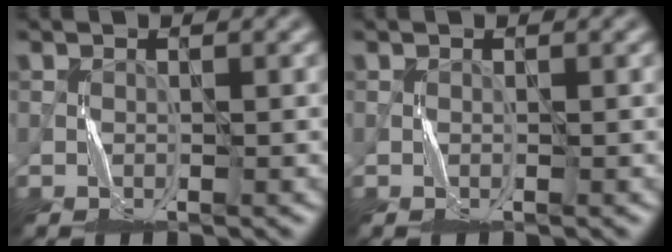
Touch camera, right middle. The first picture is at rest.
{"total": 0.0}